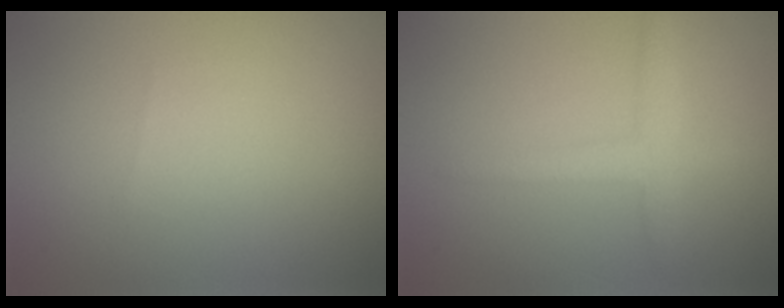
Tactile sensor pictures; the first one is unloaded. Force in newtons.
{"total": 2.7, "press": 2.7, "slide": 0.2}